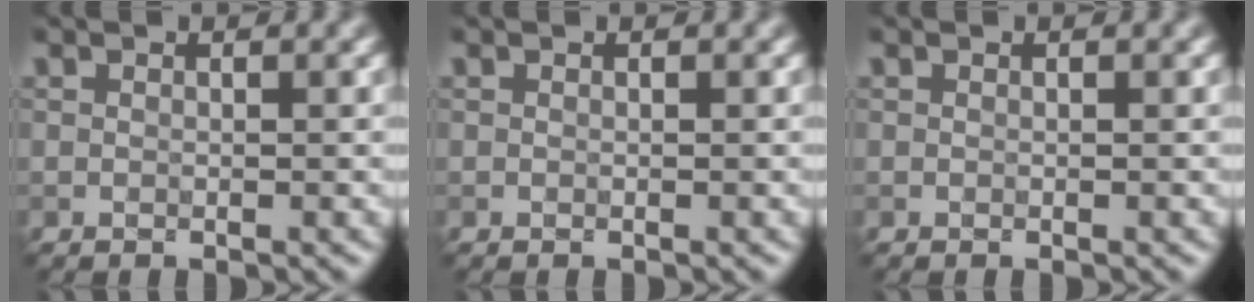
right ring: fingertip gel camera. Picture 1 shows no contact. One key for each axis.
{"total": 0.0}
{"total": 0.0}